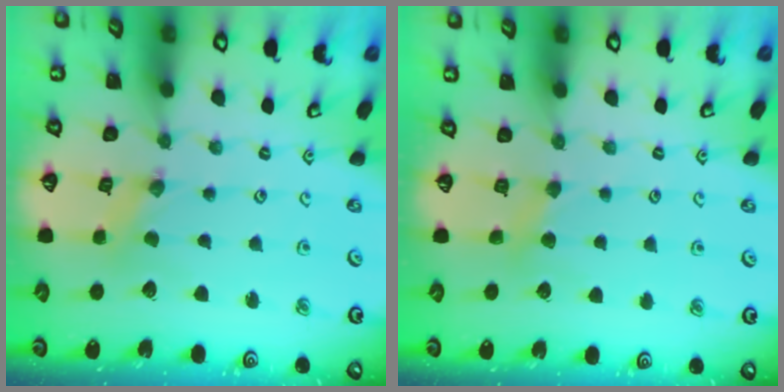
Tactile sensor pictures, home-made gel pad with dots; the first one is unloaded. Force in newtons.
{"total": 4.2, "press": 4.2, "slide": 0.6}